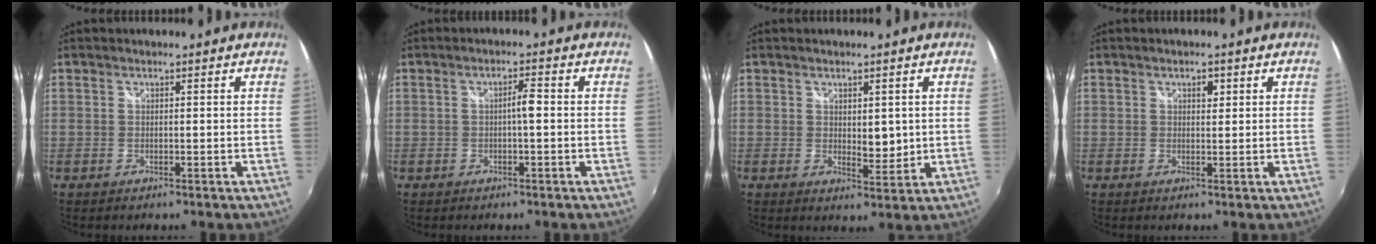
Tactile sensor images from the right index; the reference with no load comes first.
{"total": 2.2, "force": [-0.3, 0.3, 2.1], "torque": [-0.036, 0.006, -0.006]}
{"total": 3.5, "force": [0.7, 1.9, 2.8], "torque": [-0.039, -0.006, 0.016]}
{"total": 1.5, "force": [0.7, 0.9, 0.9], "torque": [-0.012, 0.005, 0.010]}